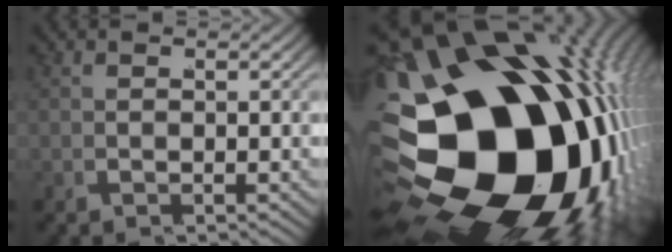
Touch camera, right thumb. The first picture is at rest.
{"total": 39.3, "force": [-3.6, 25.2, 29.9], "torque": [-0.477, -0.072, -0.015]}